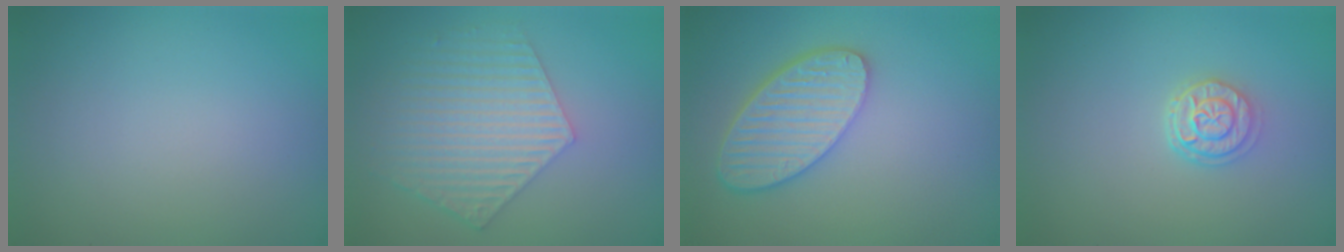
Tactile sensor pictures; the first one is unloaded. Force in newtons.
{"total": 5.9, "press": 4.5, "slide": 3.8}
{"total": 5.6, "press": 4.8, "slide": 2.8}
{"total": 2.6, "press": 2.2, "slide": 1.5}